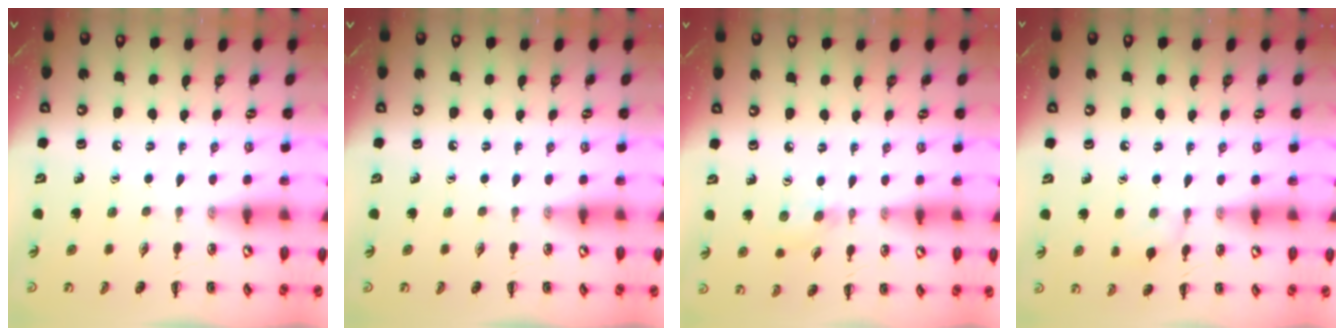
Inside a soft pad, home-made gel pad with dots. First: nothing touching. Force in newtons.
{"total": 0.0}
{"total": 4.4, "press": 4.1, "slide": 1.7}
{"total": 6.7, "press": 6.4, "slide": 2.0}